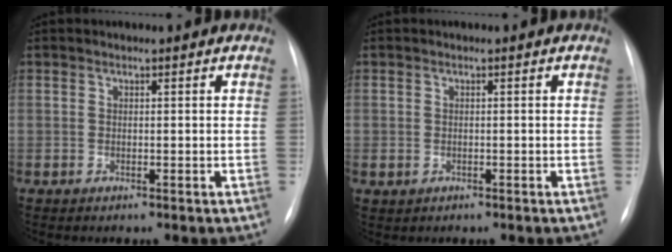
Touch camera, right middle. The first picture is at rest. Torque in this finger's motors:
{"motor_torque": [1.12, -1.02, 1.04, 0.21]}